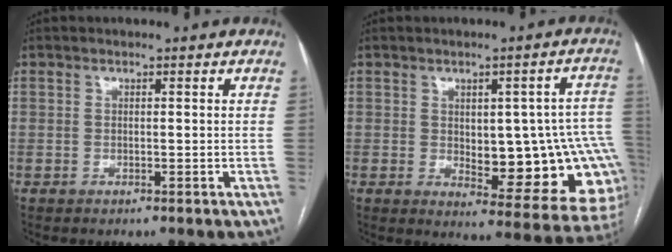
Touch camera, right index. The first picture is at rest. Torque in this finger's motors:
{"motor_torque": [1.11, -0.65, 0.26, 0.07]}